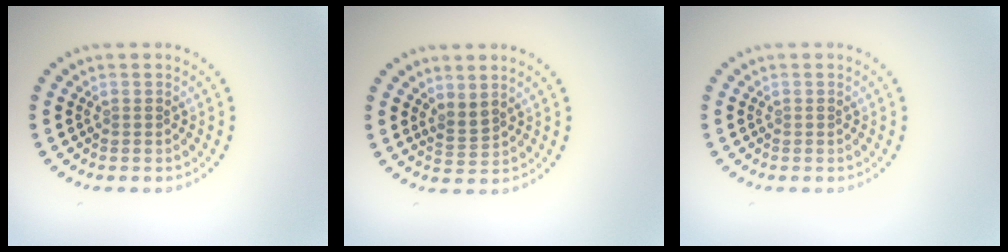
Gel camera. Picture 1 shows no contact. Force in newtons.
{"total": 1.7, "press": 1.3, "slide": 1.1}
{"total": 0.0}